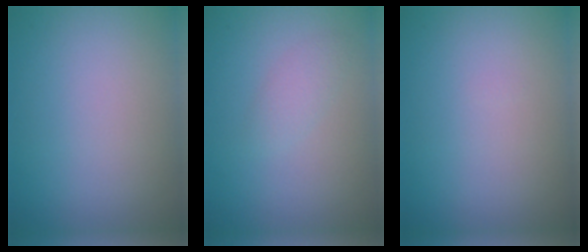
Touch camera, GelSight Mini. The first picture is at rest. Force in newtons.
{"total": 1.4, "press": 1.4, "slide": 0.1}
{"total": 0.0}